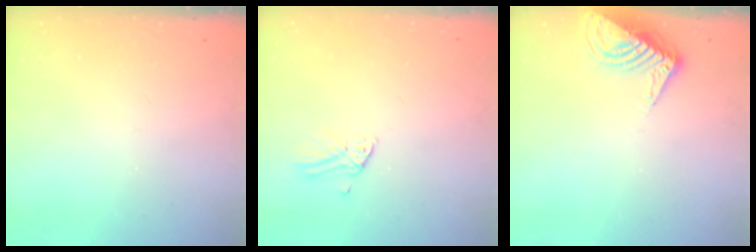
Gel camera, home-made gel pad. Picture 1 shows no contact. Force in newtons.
{"total": 2.1, "press": 2.1, "slide": 0.1}
{"total": 10.4, "press": 10.4, "slide": 0.9}